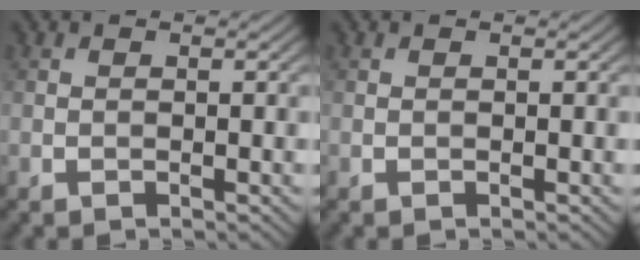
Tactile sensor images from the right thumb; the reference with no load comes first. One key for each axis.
{"total": 0.0}